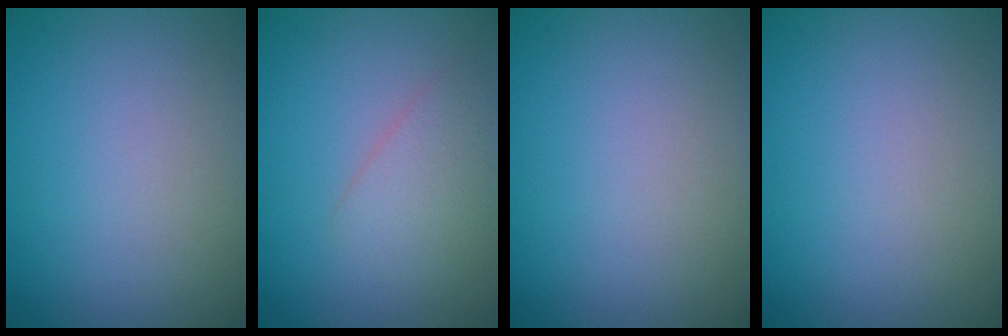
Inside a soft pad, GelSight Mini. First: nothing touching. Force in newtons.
{"total": 2.3, "press": 2.3, "slide": 0.1}
{"total": 0.0}
{"total": 0.0}